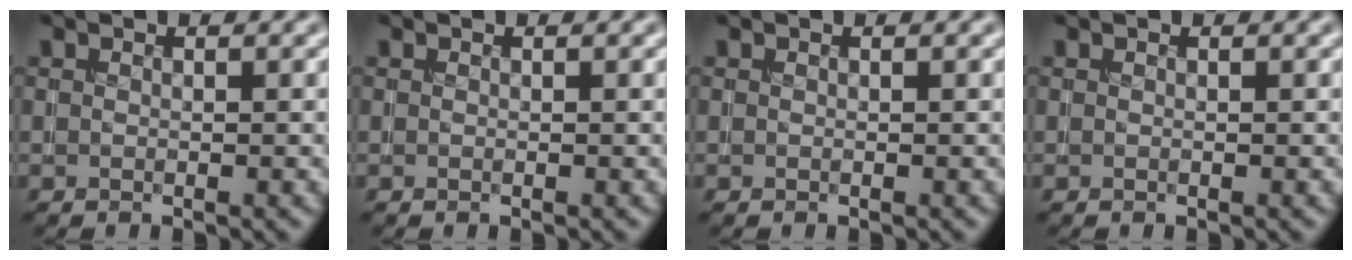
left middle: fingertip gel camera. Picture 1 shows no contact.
{"total": 0.0}
{"total": 0.0}
{"total": 0.0}